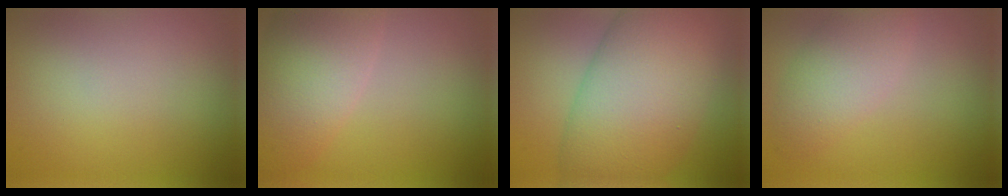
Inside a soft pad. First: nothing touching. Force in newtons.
{"total": 7.0, "press": 7.0, "slide": 0.6}
{"total": 12.8, "press": 12.7, "slide": 0.4}
{"total": 3.9, "press": 3.9, "slide": 0.2}